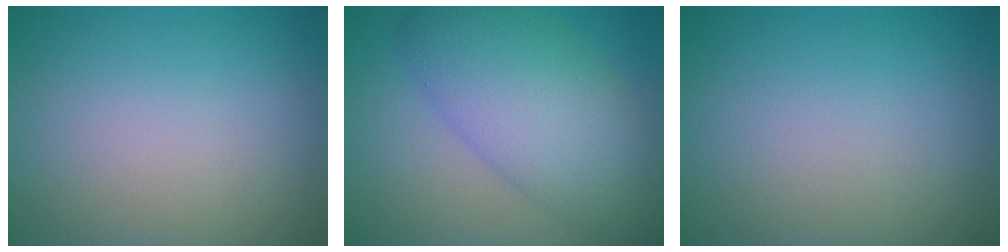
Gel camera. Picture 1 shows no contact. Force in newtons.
{"total": 8.8, "press": 8.8, "slide": 0.2}
{"total": 0.0}